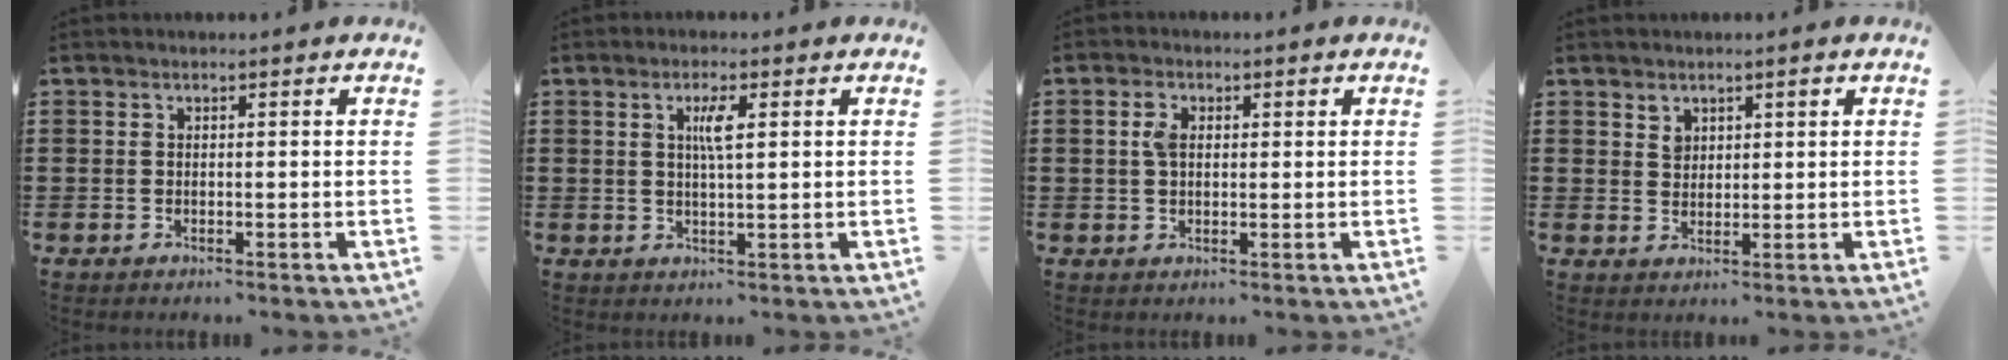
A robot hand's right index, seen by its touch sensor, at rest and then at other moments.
{"total": 3.1, "force": [0.9, 0.5, 2.9], "torque": [-0.061, 0.003, 0.012]}
{"total": 2.9, "force": [0.6, 1.6, 2.4], "torque": [-0.051, 0.009, 0.008]}
{"total": 1.8, "force": [1.2, 1.2, 0.7], "torque": [-0.017, 0.003, 0.024]}